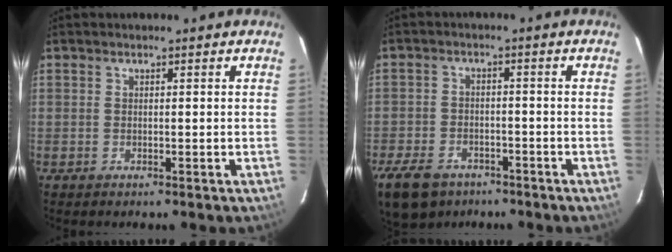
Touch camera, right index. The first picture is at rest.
{"total": 12.4, "force": [-8.3, 7.5, 5.3], "torque": [-0.148, -0.005, -0.134]}